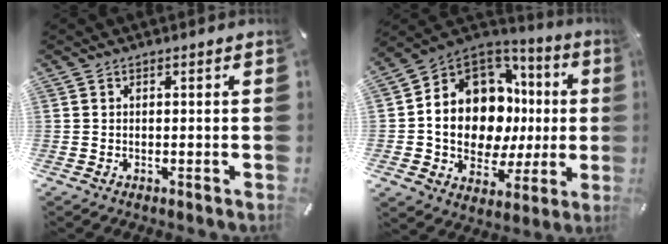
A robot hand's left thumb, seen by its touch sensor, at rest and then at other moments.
{"total": 14.9, "force": [1.3, 11.9, 8.8], "torque": [-0.163, -0.037, 0.029]}